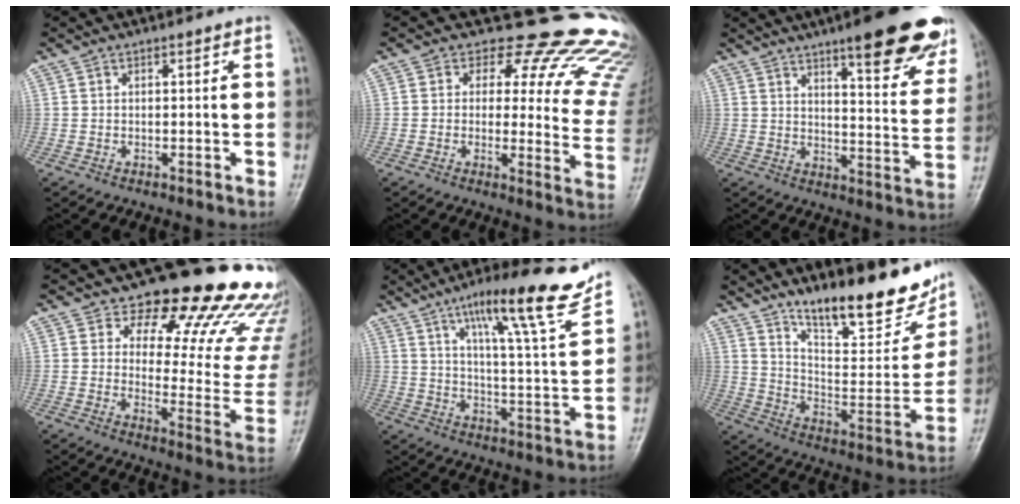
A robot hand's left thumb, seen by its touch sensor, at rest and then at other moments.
{"total": 21.1, "force": [16.6, 9.1, 9.2], "torque": [-0.061, -0.112, 0.167]}
{"total": 20.0, "force": [13.1, 4.7, 14.4], "torque": [-0.148, -0.062, 0.169]}
{"total": 22.4, "force": [18.8, 7.8, 9.3], "torque": [-0.064, -0.150, 0.222]}
{"total": 18.3, "force": [12.5, 2.2, 13.2], "torque": [-0.178, -0.065, 0.189]}
{"total": 23.5, "force": [16.4, 7.3, 15.2], "torque": [-0.172, -0.085, 0.255]}